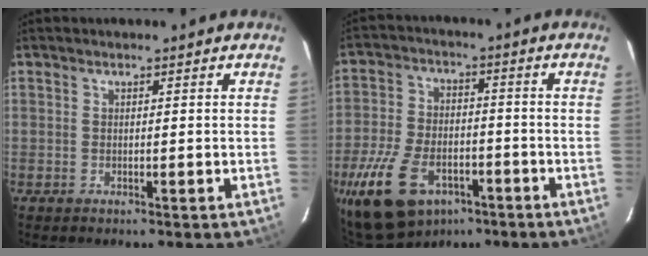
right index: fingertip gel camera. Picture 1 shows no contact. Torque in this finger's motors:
{"motor_torque": [1.12, -1.02, 0.91, 0.21]}